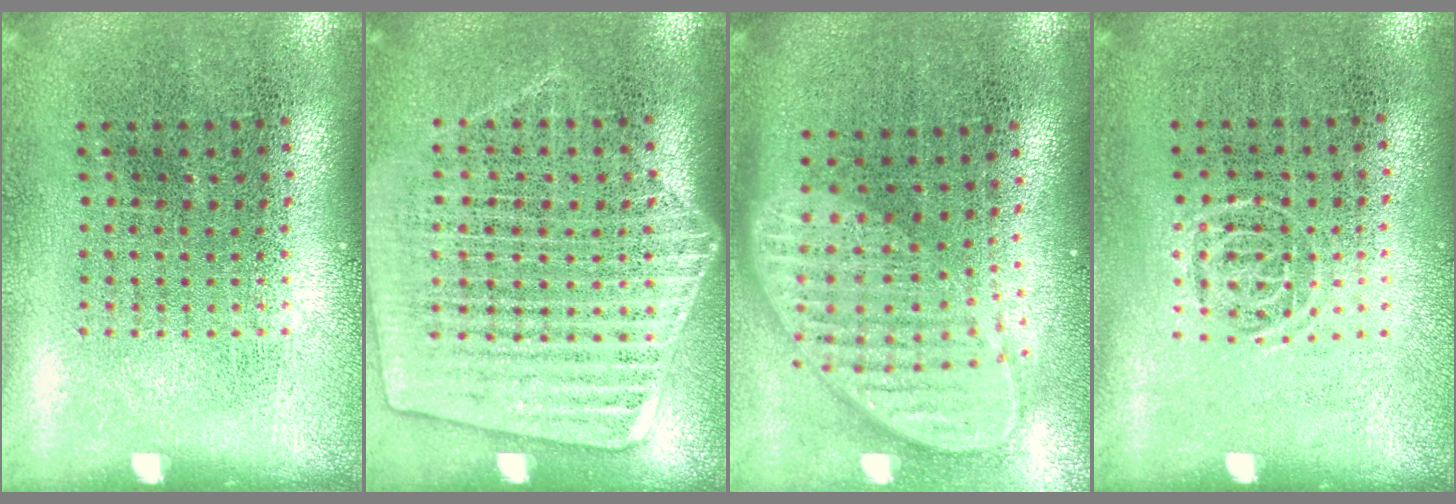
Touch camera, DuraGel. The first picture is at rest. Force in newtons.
{"total": 1.6, "press": 1.5, "slide": 0.5}
{"total": 2.0, "press": 1.6, "slide": 1.2}
{"total": 0.6, "press": 0.4, "slide": 0.4}